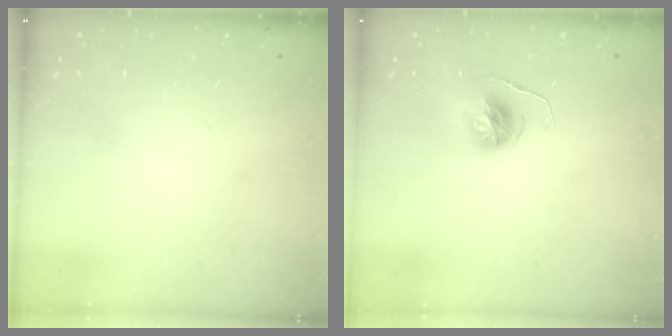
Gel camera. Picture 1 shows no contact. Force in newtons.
{"total": 6.4, "press": 6.4, "slide": 0.6}